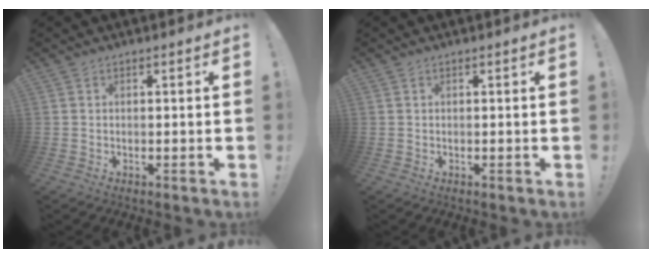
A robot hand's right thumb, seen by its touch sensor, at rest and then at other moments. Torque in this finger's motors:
{"motor_torque": [0.03, 0.04, -0.01, 0.04, 0.02]}